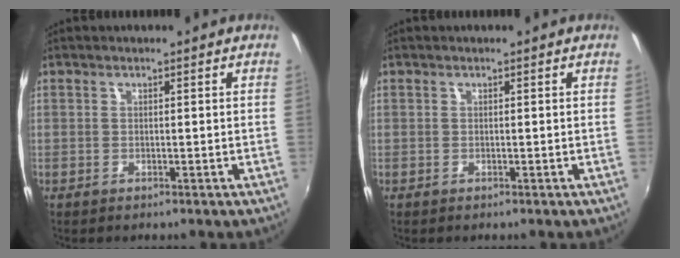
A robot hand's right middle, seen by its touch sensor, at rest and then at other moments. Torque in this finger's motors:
{"motor_torque": [0.35, -0.09, 0.05, 0.01]}